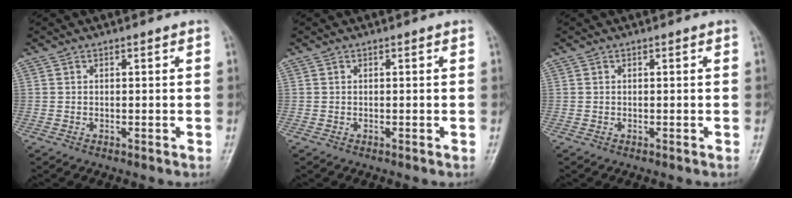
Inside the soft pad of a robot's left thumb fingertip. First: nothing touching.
{"total": 0.0}
{"total": 0.0}